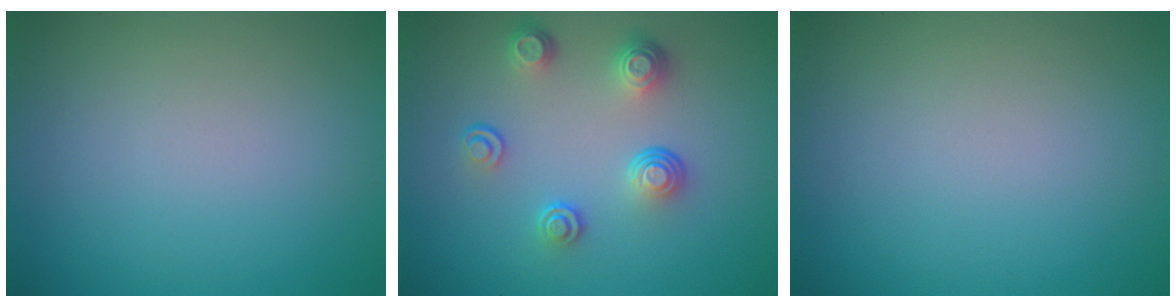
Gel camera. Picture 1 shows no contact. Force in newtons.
{"total": 4.0, "press": 2.8, "slide": 2.8}
{"total": 0.0}